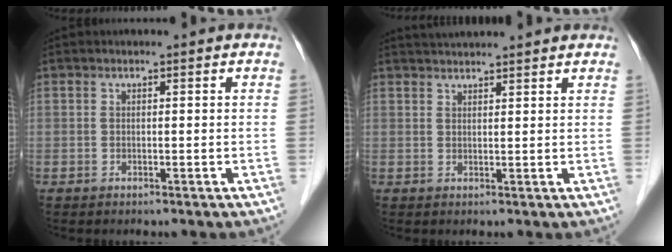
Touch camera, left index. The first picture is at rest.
{"total": 6.0, "force": [5.7, 0.0, 1.9], "torque": [-0.028, 0.034, 0.074]}